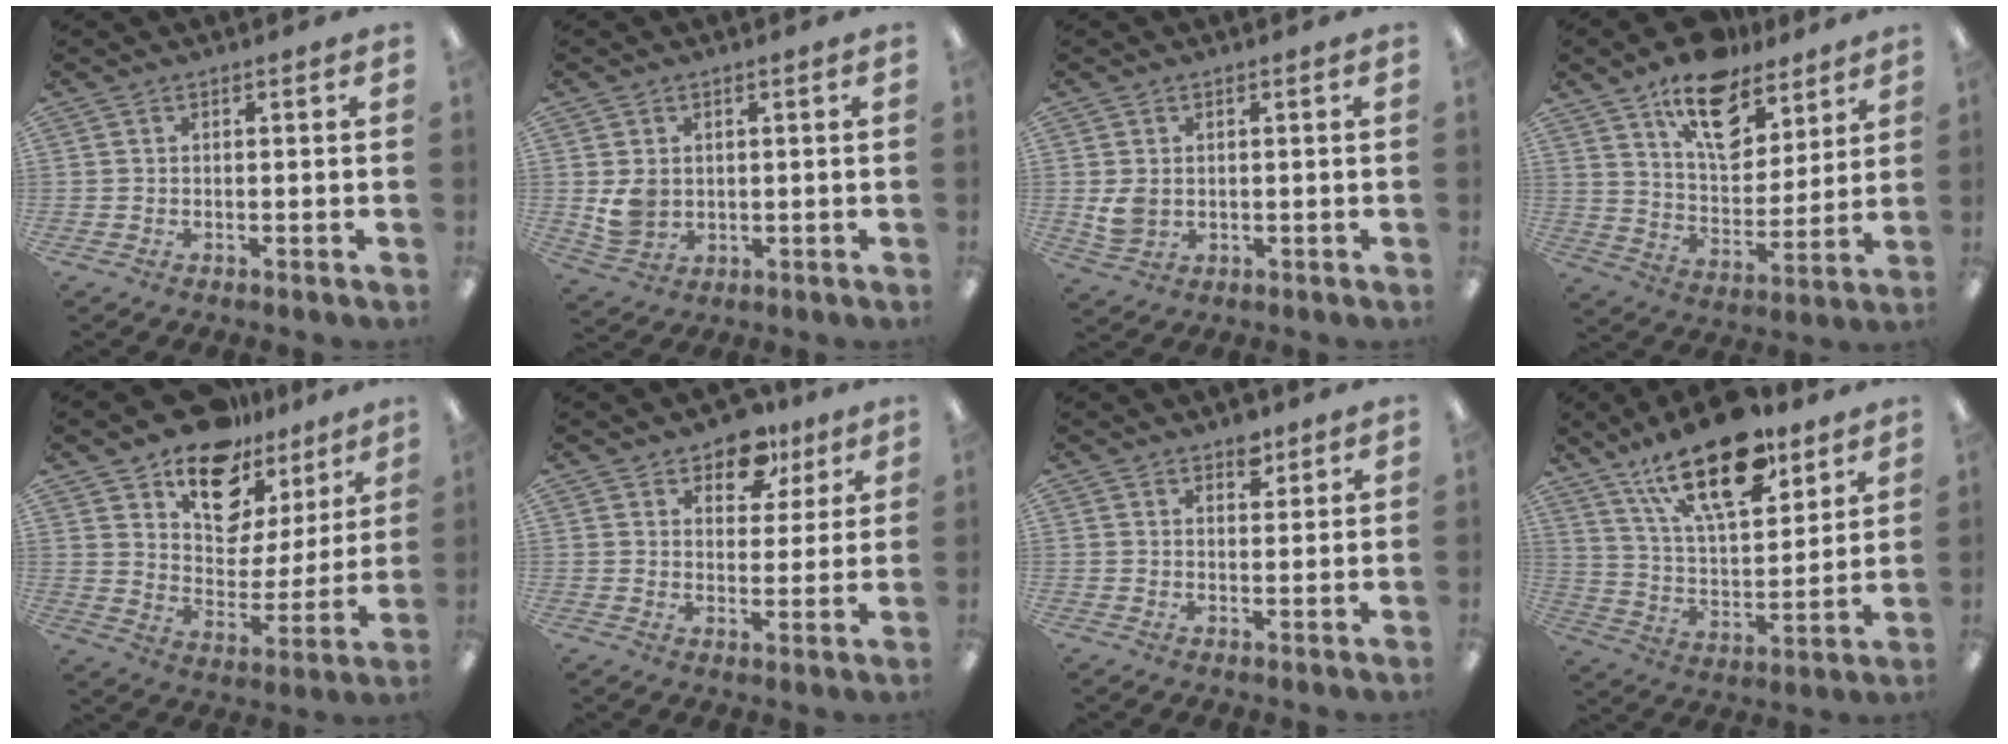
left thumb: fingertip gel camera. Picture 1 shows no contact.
{"total": 5.1, "force": [1.3, 4.3, 2.4], "torque": [-0.033, 0.003, 0.027]}
{"total": 4.3, "force": [0.7, 3.3, 2.7], "torque": [-0.057, -0.004, 0.011]}
{"total": 16.9, "force": [11.2, 9.3, 8.6], "torque": [-0.123, -0.063, 0.195]}
{"total": 15.4, "force": [11.8, 8.5, 5.2], "torque": [-0.096, -0.083, 0.215]}
{"total": 10.0, "force": [7.1, 5.8, 4.1], "torque": [-0.049, -0.036, 0.126]}
{"total": 4.1, "force": [3.1, 2.2, 1.7], "torque": [0.001, -0.019, 0.048]}
{"total": 22.2, "force": [14.4, 9.4, 14.1], "torque": [-0.230, -0.072, 0.246]}